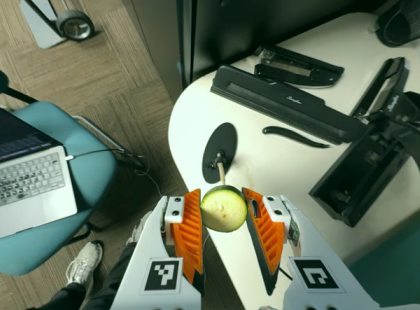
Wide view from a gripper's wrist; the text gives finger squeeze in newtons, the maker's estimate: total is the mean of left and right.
{"total": 9.0, "left": 9.1, "right": 8.9}